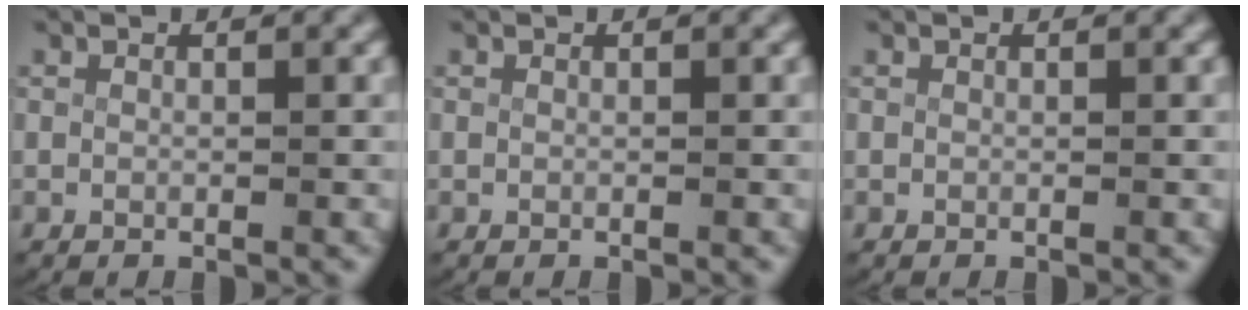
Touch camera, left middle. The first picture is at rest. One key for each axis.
{"total": 0.0}
{"total": 0.0}